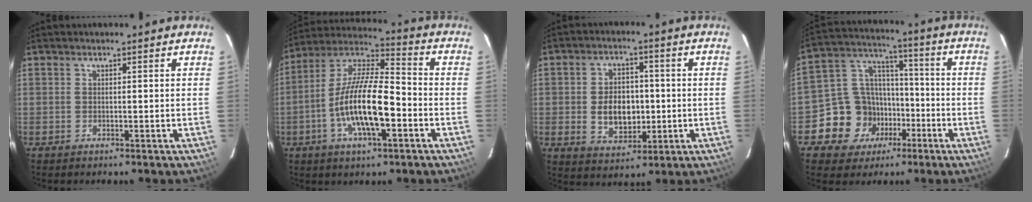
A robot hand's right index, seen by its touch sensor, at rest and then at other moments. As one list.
[{"total": 15.8, "force": [-4.8, 4.8, 14.3], "torque": [-0.277, -0.004, -0.093]}, {"total": 8.8, "force": [-0.7, 6.3, 6.2], "torque": [-0.117, 0.006, 0.003]}, {"total": 13.6, "force": [-6.0, 11.6, 3.9], "torque": [-0.097, 0.046, -0.079]}]